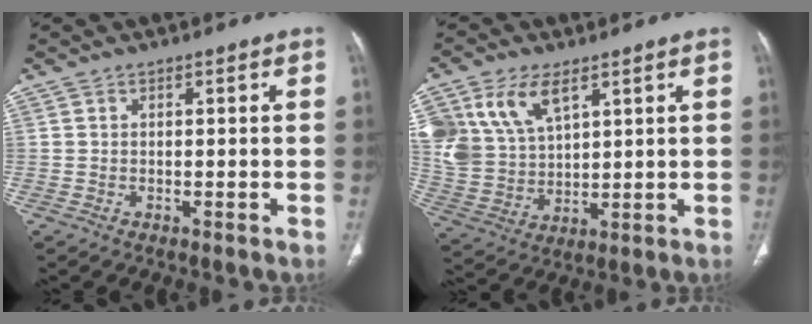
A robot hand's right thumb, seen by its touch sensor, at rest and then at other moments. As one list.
[{"total": 13.7, "force": [6.8, 8.2, 8.6], "torque": [-0.167, -0.016, 0.147]}]